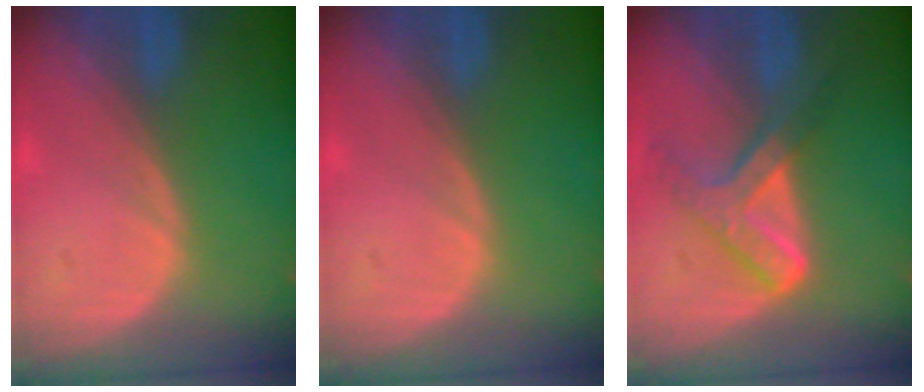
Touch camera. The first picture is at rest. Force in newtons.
{"total": 0.0}
{"total": 7.3, "press": 6.2, "slide": 3.8}